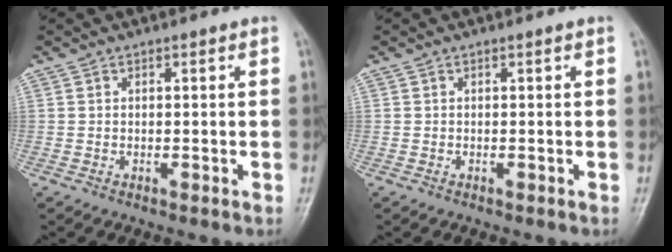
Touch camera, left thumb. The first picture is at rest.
{"total": 0.0}